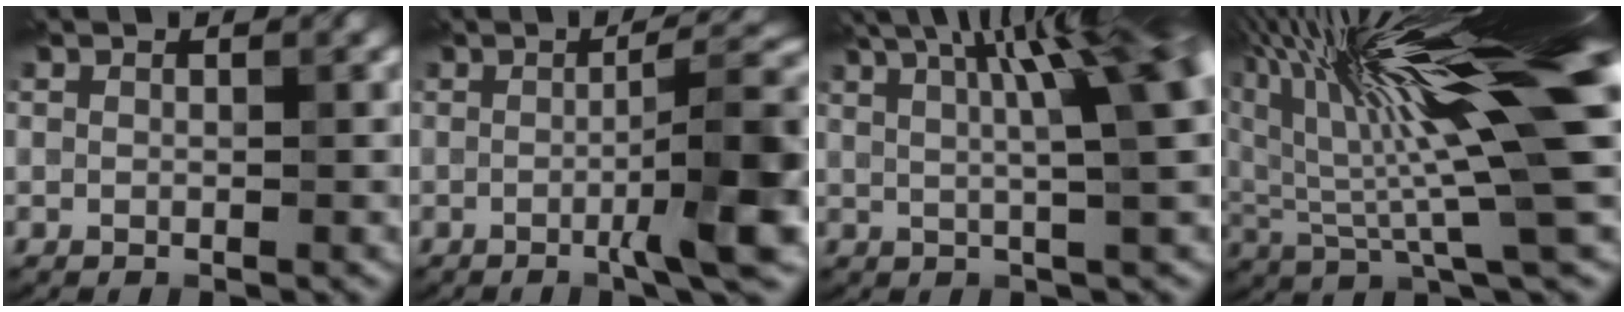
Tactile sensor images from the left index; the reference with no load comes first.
{"total": 8.2, "force": [-1.3, 1.3, 7.9], "torque": [-0.106, 0.008, -0.027]}
{"total": 13.3, "force": [5.0, 3.8, 11.7], "torque": [-0.124, 0.053, 0.052]}
{"total": 17.0, "force": [5.7, 3.2, 15.7], "torque": [-0.267, 0.020, 0.100]}